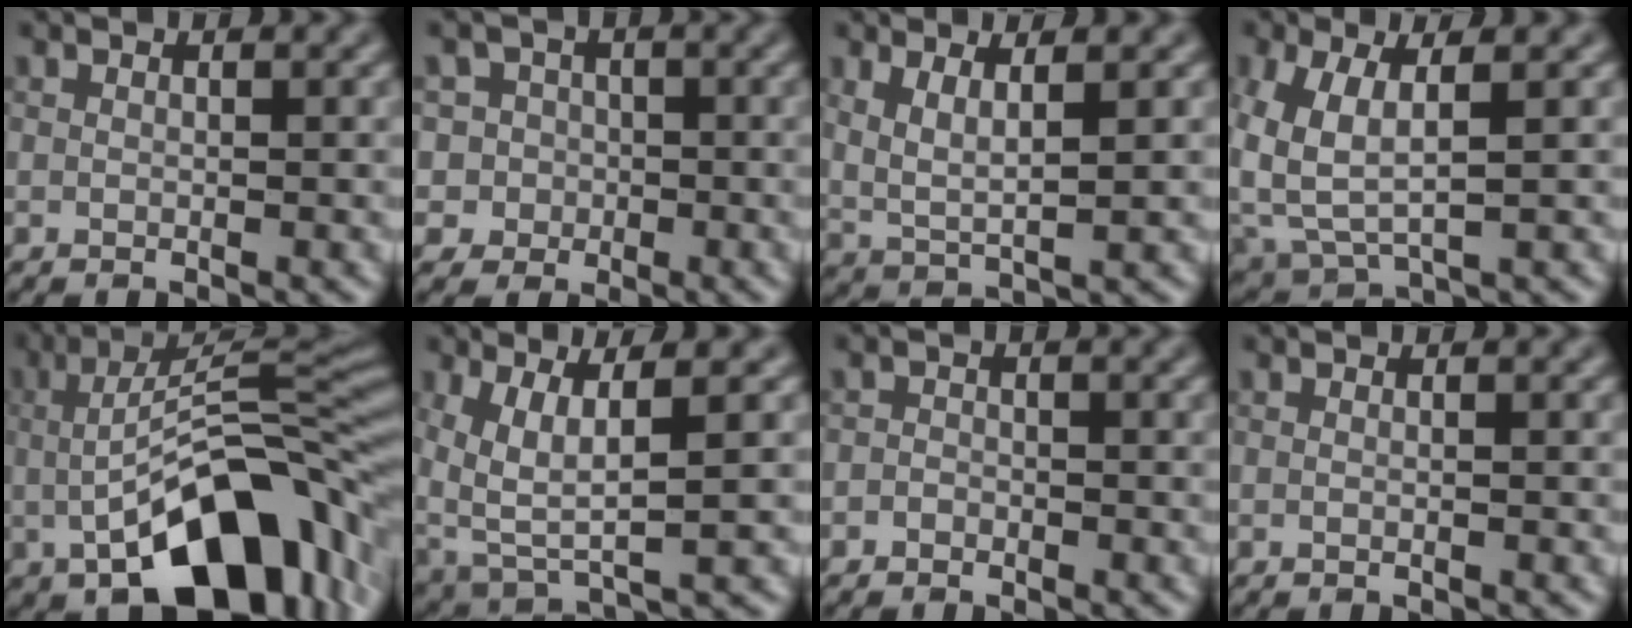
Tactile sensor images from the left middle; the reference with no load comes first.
{"total": 4.2, "force": [-0.2, 4.2, 0.5], "torque": [0.011, 0.021, -0.026]}
{"total": 3.2, "force": [1.5, 1.0, 2.7], "torque": [-0.057, -0.010, 0.033]}
{"total": 5.6, "force": [0.8, 3.1, 4.6], "torque": [-0.124, -0.008, 0.020]}
{"total": 13.0, "force": [-3.7, 5.6, 11.1], "torque": [-0.171, 0.009, -0.067]}
{"total": 5.6, "force": [1.4, 1.9, 5.1], "torque": [-0.119, -0.011, 0.033]}
{"total": 1.0, "force": [-0.6, 0.8, 0.1], "torque": [0.006, 0.001, -0.015]}
{"total": 0.5, "force": [-0.1, 0.2, 0.4], "torque": [-0.006, -0.005, -0.007]}